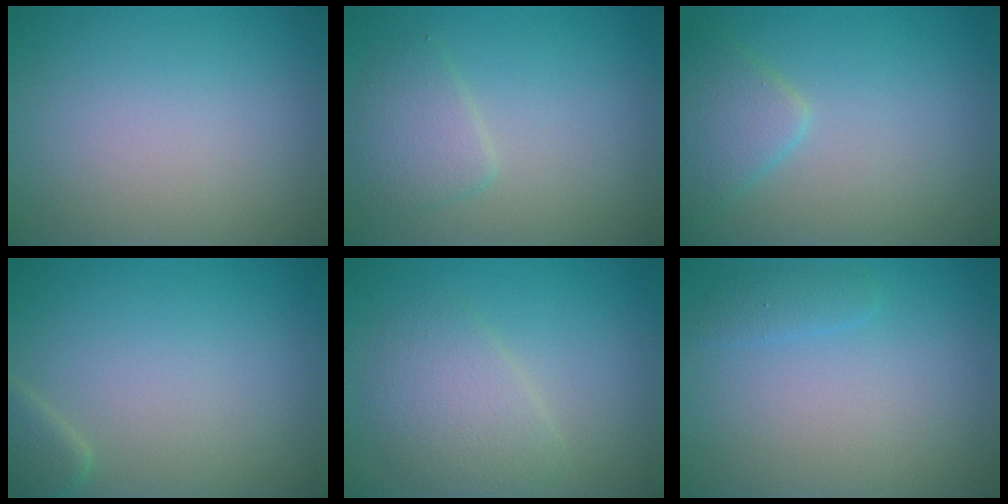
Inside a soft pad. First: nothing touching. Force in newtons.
{"total": 2.5, "press": 2.5, "slide": 0.1}
{"total": 2.9, "press": 2.9, "slide": 0.0}
{"total": 1.7, "press": 1.7, "slide": 0.2}
{"total": 3.2, "press": 3.2, "slide": 0.0}
{"total": 1.1, "press": 1.1, "slide": 0.1}